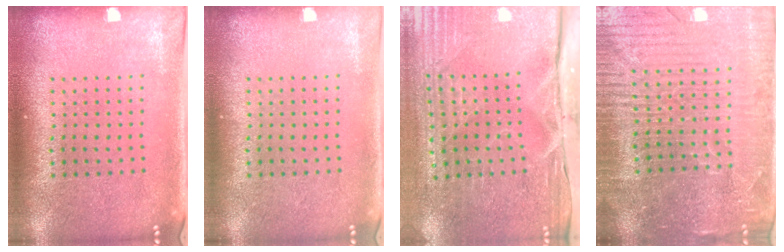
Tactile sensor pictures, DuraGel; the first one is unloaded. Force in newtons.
{"total": 0.0}
{"total": 4.8, "press": 4.3, "slide": 2.2}
{"total": 5.0, "press": 4.7, "slide": 1.9}